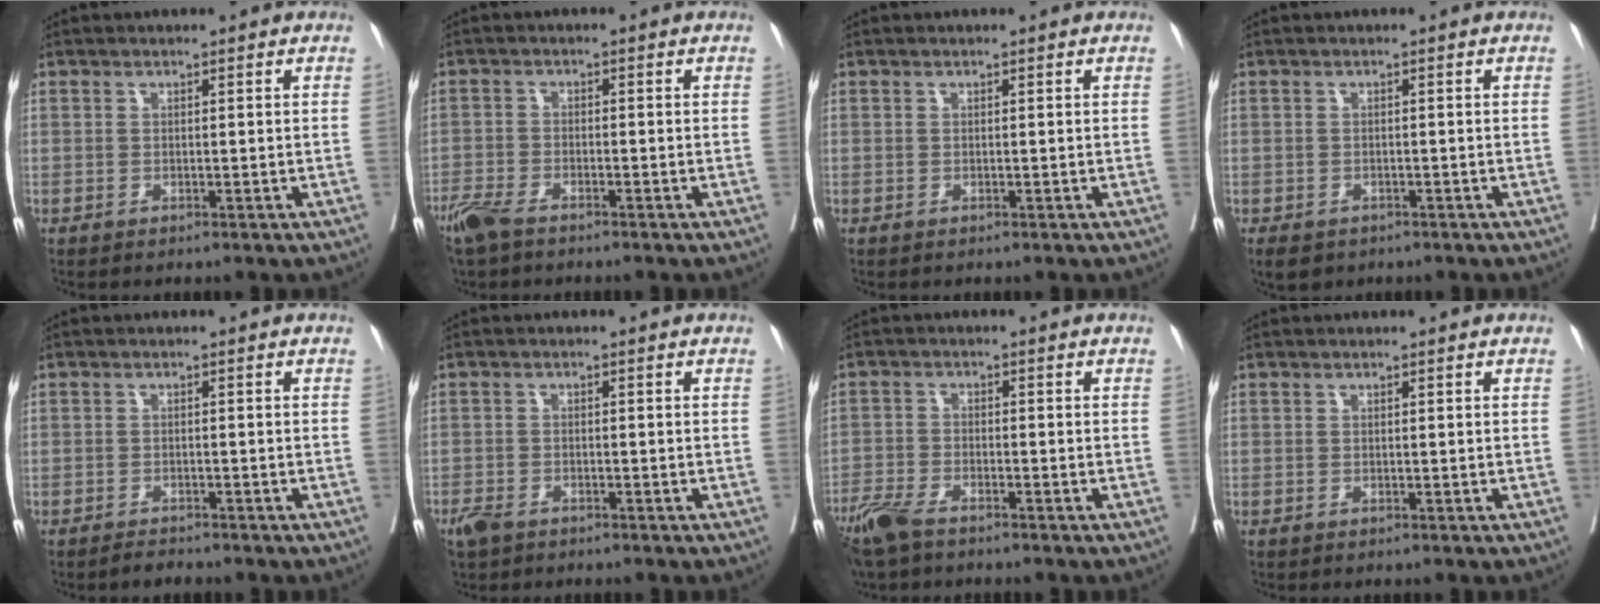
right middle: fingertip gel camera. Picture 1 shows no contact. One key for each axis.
{"total": 4.6, "fx": -3.7, "fy": 1.2, "fz": 2.4, "tx": -0.050, "ty": -0.008, "tz": -0.072}
{"total": 0.0}
{"total": 5.6, "fx": -3.7, "fy": 3.6, "fz": 2.1, "tx": -0.043, "ty": -0.005, "tz": -0.050}
{"total": 1.5, "fx": -1.4, "fy": 0.3, "fz": 0.3, "tx": -0.010, "ty": -0.005, "tz": -0.021}
{"total": 2.7, "fx": -2.0, "fy": 1.4, "fz": 1.1, "tx": -0.025, "ty": -0.002, "tz": -0.034}
{"total": 5.8, "fx": -4.7, "fy": 1.5, "fz": 3.1, "tx": -0.065, "ty": -0.012, "tz": -0.092}
{"total": 0.0}